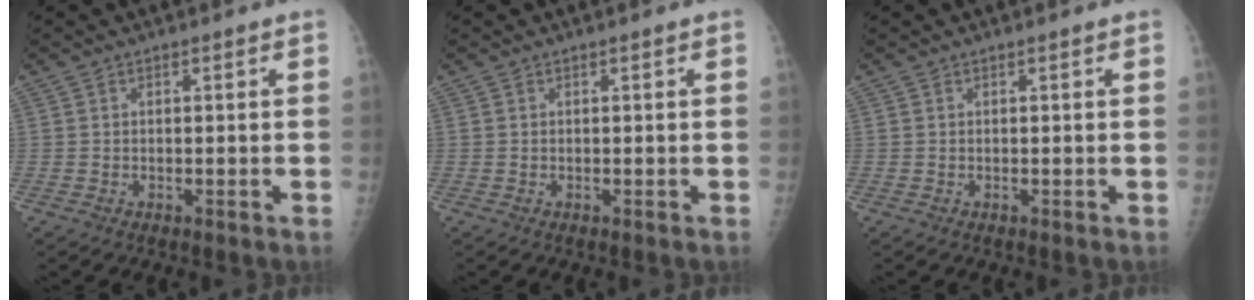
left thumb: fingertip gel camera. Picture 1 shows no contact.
{"total": 0.0}
{"total": 0.0}